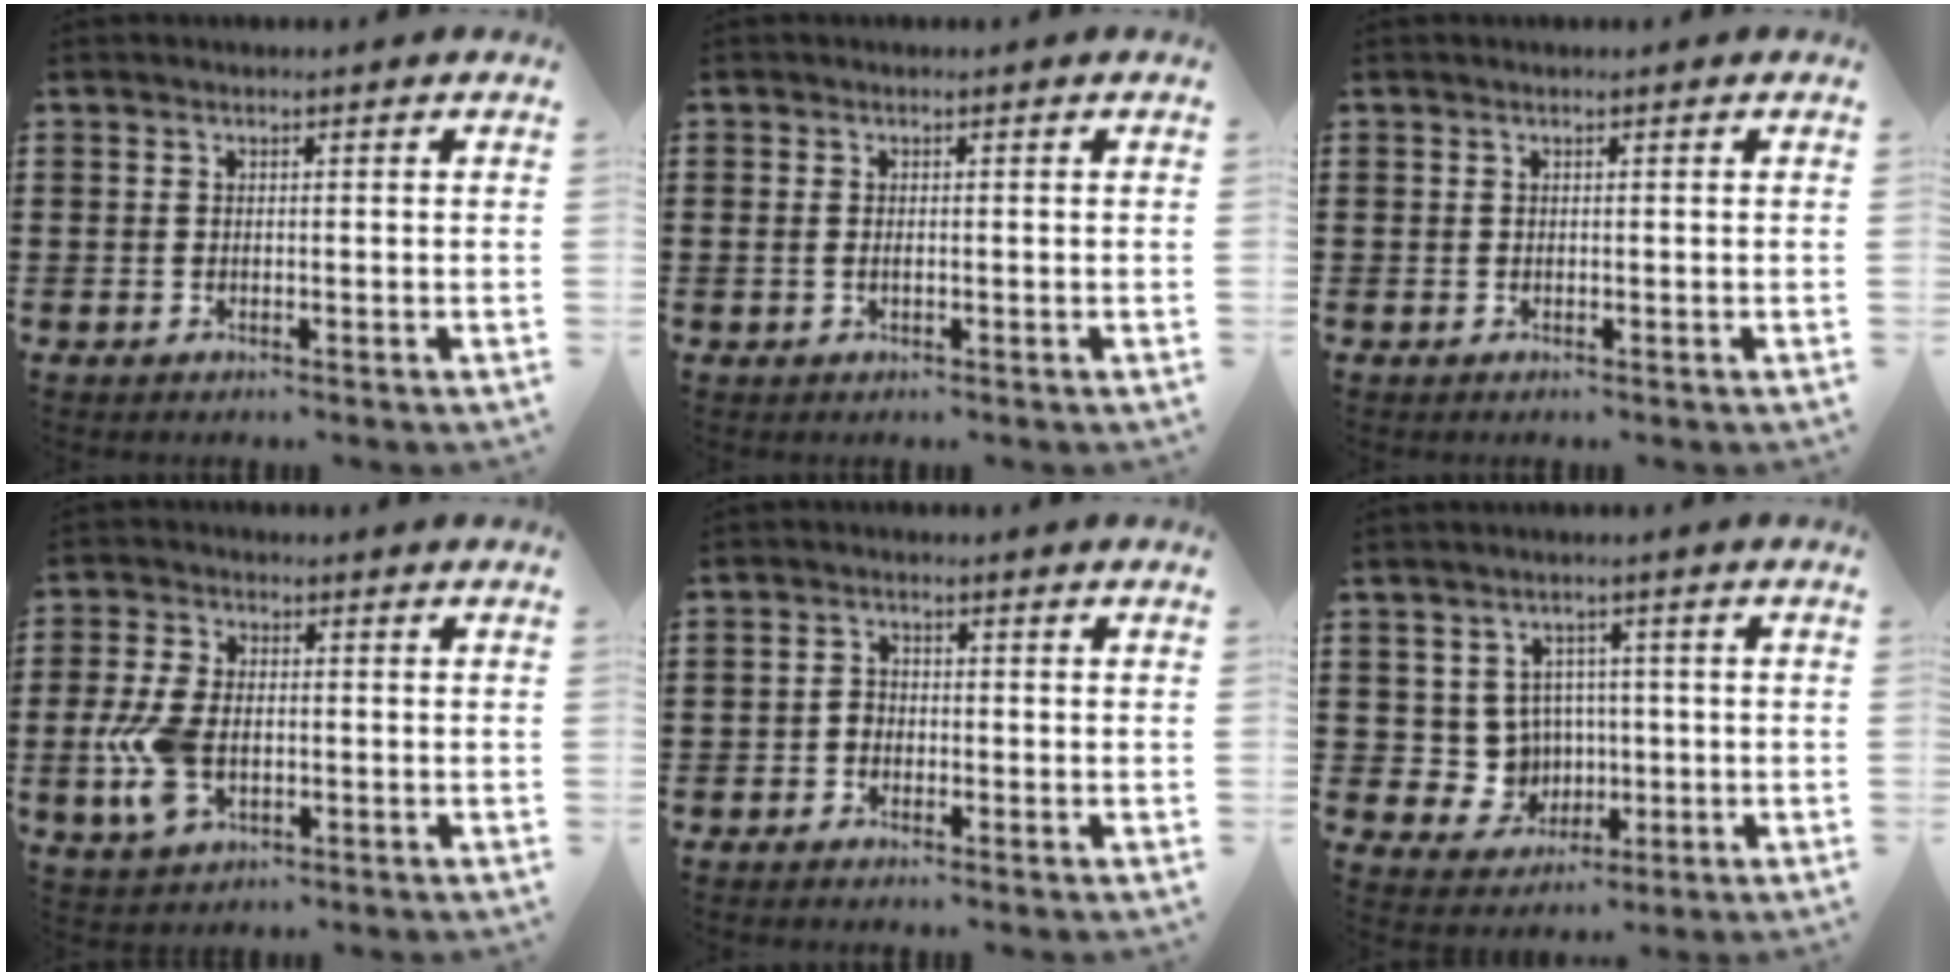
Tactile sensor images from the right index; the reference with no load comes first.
{"total": 0.9, "force": [-0.3, 0.4, 0.8], "torque": [-0.018, -0.002, -0.005]}
{"total": 0.0}
{"total": 7.6, "force": [-1.4, 4.3, 6.1], "torque": [-0.154, -0.008, -0.031]}
{"total": 1.4, "force": [-0.9, 1.0, 0.5], "torque": [-0.014, 0.004, -0.019]}
{"total": 5.7, "force": [0.2, 5.5, 1.5], "torque": [-0.046, 0.007, 0.008]}